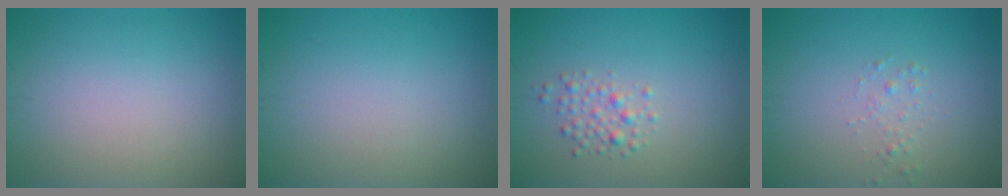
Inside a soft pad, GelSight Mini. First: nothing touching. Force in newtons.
{"total": 0.0}
{"total": 1.8, "press": 1.8, "slide": 0.1}
{"total": 0.8, "press": 0.7, "slide": 0.1}